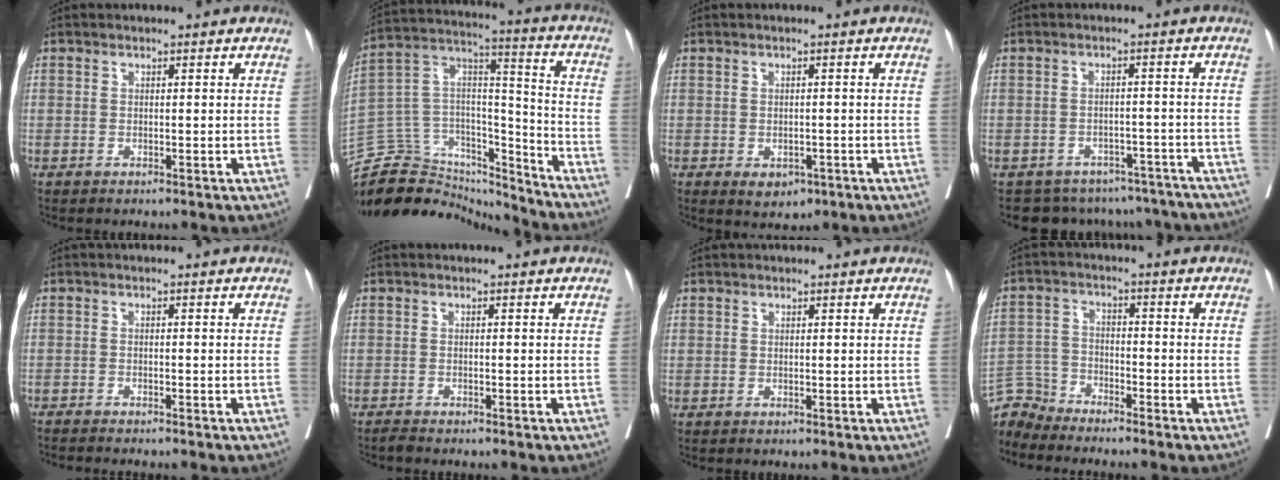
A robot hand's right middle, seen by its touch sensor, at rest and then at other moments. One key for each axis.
{"total": 22.7, "fx": -21.2, "fy": 6.4, "fz": 4.9, "tx": -0.121, "ty": 0.053, "tz": -0.344}
{"total": 3.4, "fx": -1.6, "fy": 2.2, "fz": 2.0, "tx": -0.024, "ty": -0.003, "tz": -0.013}
{"total": 13.1, "fx": -11.4, "fy": 6.1, "fz": 1.6, "tx": -0.019, "ty": 0.022, "tz": -0.122}
{"total": 3.7, "fx": -3.4, "fy": -0.6, "fz": 1.2, "tx": -0.020, "ty": -0.009, "tz": -0.058}
{"total": 1.1, "fx": -1.0, "fy": -0.2, "fz": 0.2, "tx": -0.013, "ty": -0.005, "tz": -0.020}
{"total": 0.9, "fx": 0.4, "fy": 0.8, "fz": 0.0, "tx": 0.010, "ty": 0.001, "tz": 0.003}
{"total": 5.5, "fx": -5.3, "fy": 0.3, "fz": -1.2, "tx": 0.019, "ty": 0.001, "tz": -0.107}